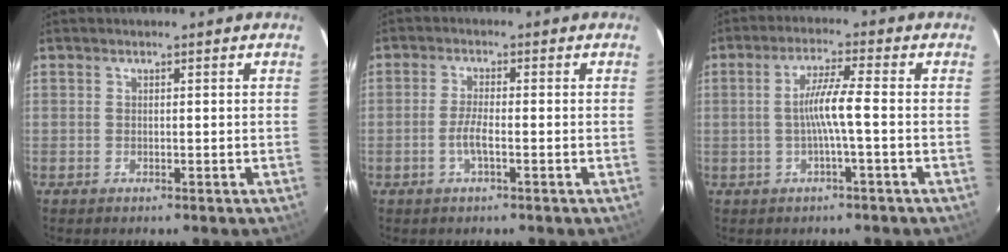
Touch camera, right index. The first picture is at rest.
{"total": 3.0, "force": [-1.3, 0.4, 2.7], "torque": [-0.058, -0.003, -0.025]}
{"total": 5.4, "force": [-1.1, -0.7, 5.2], "torque": [-0.106, 0.003, -0.019]}